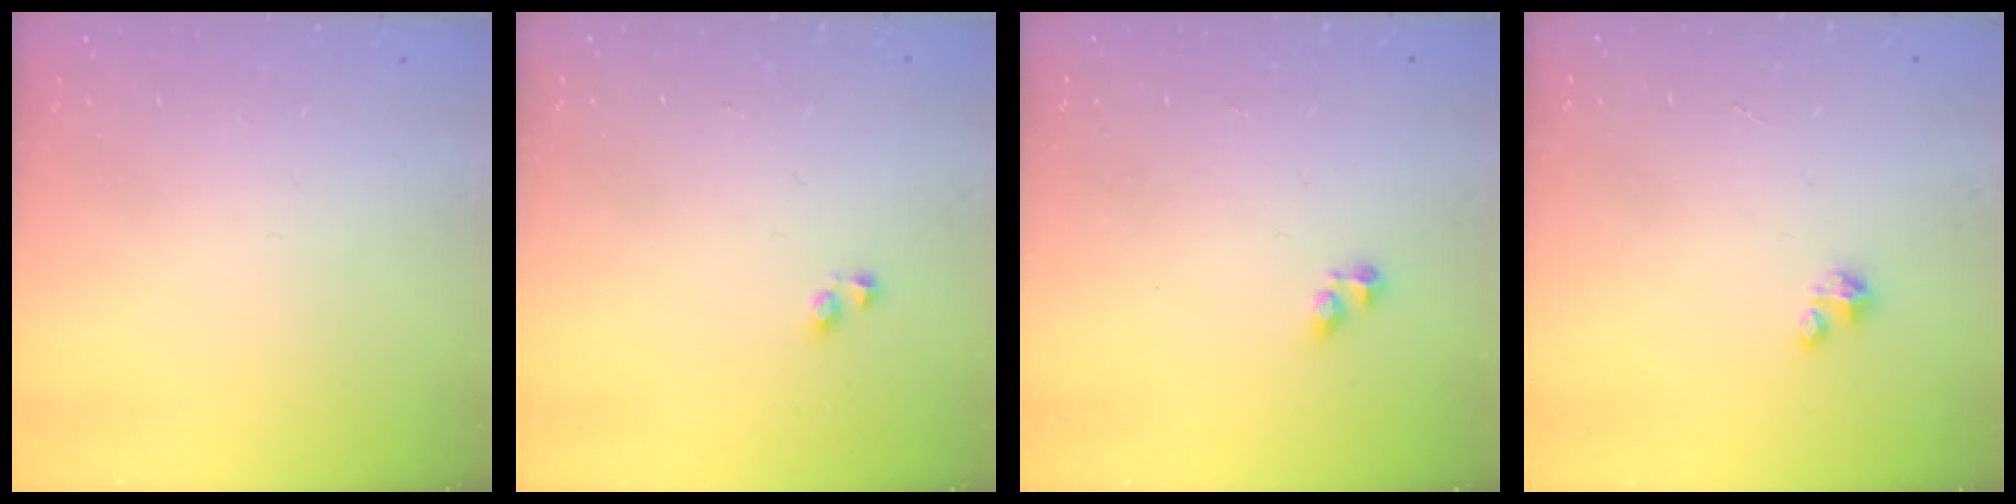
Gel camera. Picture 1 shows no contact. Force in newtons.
{"total": 2.9, "press": 2.7, "slide": 1.1}
{"total": 2.8, "press": 2.8, "slide": 0.3}
{"total": 0.9, "press": 0.9, "slide": 0.2}